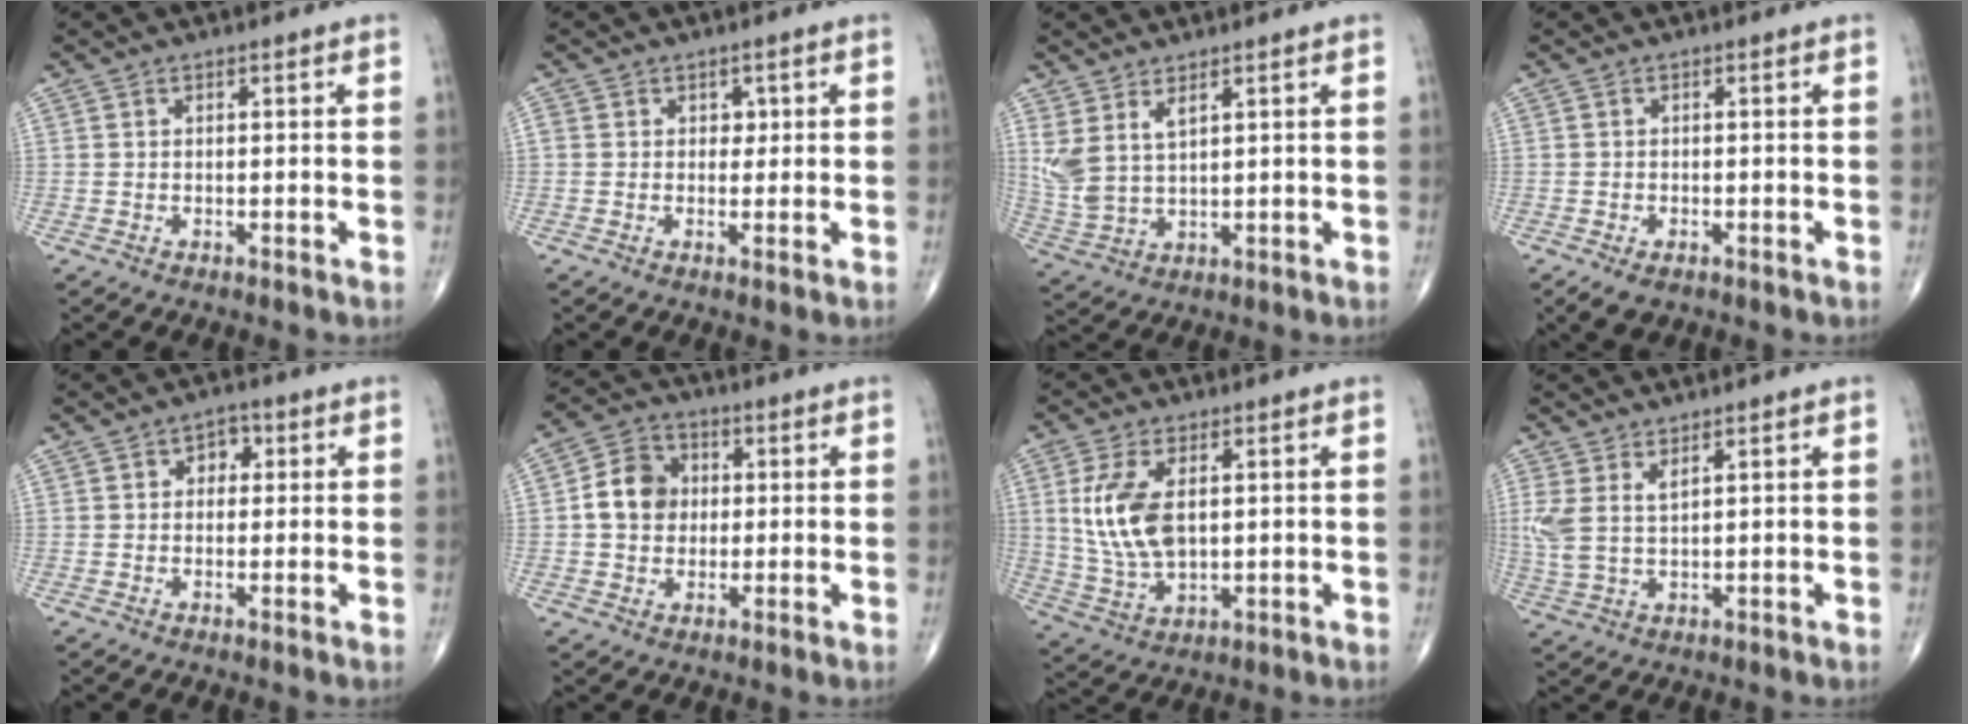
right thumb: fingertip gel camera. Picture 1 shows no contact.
{"total": 2.3, "force": [0.4, 2.0, 1.2], "torque": [0.005, 0.001, 0.003]}
{"total": 6.8, "force": [3.3, 3.1, 5.1], "torque": [-0.112, -0.013, 0.079]}
{"total": 3.5, "force": [-2.0, 1.9, 2.1], "torque": [-0.036, -0.002, -0.027]}
{"total": 3.0, "force": [0.6, 2.4, 1.7], "torque": [-0.001, 0.005, 0.001]}
{"total": 8.6, "force": [0.5, 7.3, 4.6], "torque": [-0.061, 0.015, -0.001]}
{"total": 11.5, "force": [2.0, 6.2, 9.4], "torque": [-0.192, -0.009, 0.047]}
{"total": 5.1, "force": [2.3, 1.9, 4.1], "torque": [-0.106, -0.006, 0.056]}